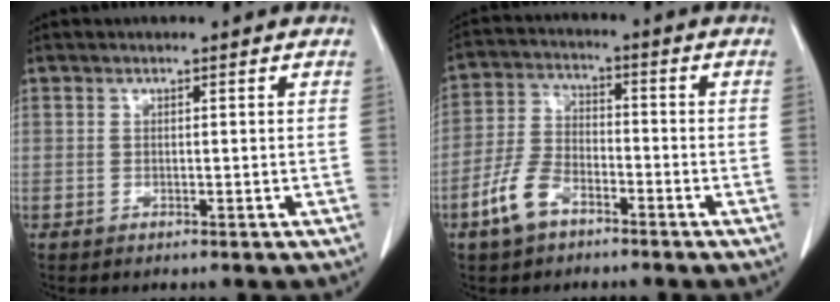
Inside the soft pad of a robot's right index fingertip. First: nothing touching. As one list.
[{"total": 7.5, "force": [-4.6, 3.8, 4.6], "torque": [-0.113, 0.005, -0.092]}]